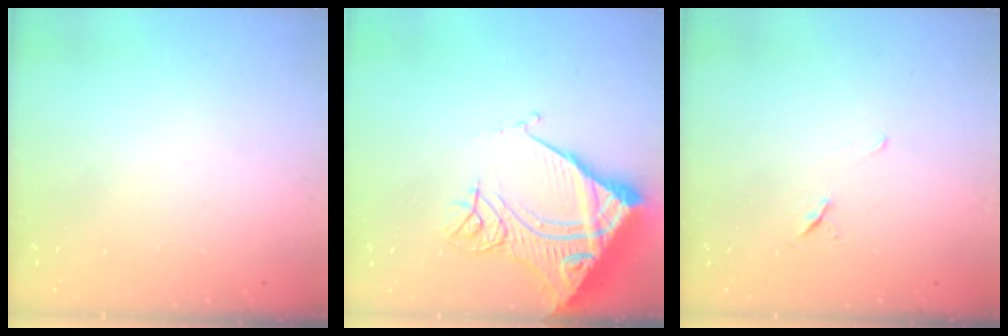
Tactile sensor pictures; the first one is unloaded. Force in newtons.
{"total": 17.3, "press": 17.2, "slide": 2.1}
{"total": 4.9, "press": 4.4, "slide": 2.2}